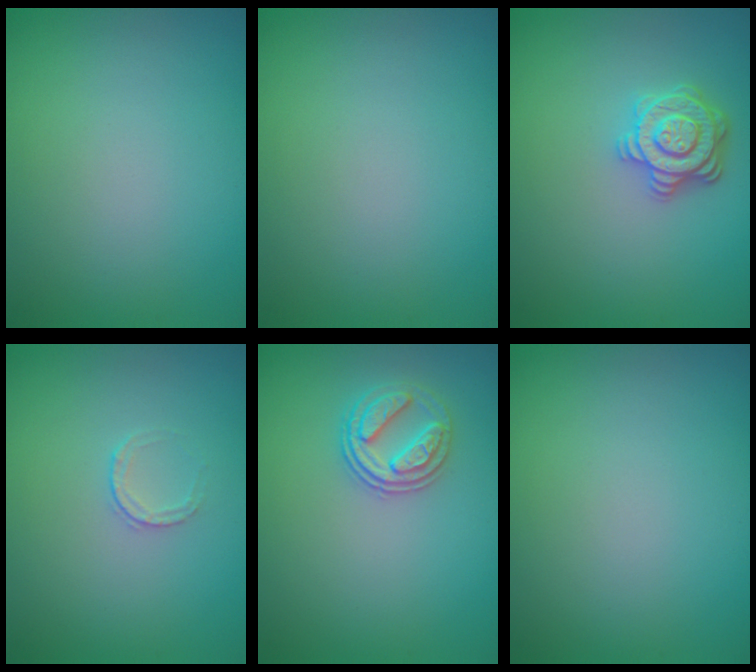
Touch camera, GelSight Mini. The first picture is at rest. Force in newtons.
{"total": 0.0}
{"total": 3.2, "press": 3.0, "slide": 1.1}
{"total": 0.7, "press": 0.5, "slide": 0.5}
{"total": 2.6, "press": 2.5, "slide": 0.7}
{"total": 0.0}